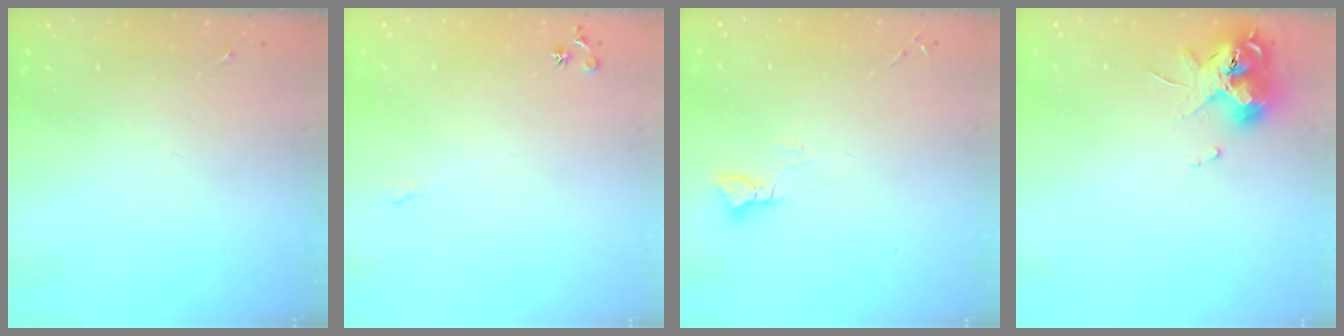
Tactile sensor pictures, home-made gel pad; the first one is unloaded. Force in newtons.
{"total": 6.7, "press": 6.6, "slide": 1.0}
{"total": 3.0, "press": 3.0, "slide": 0.3}
{"total": 11.3, "press": 11.2, "slide": 1.4}